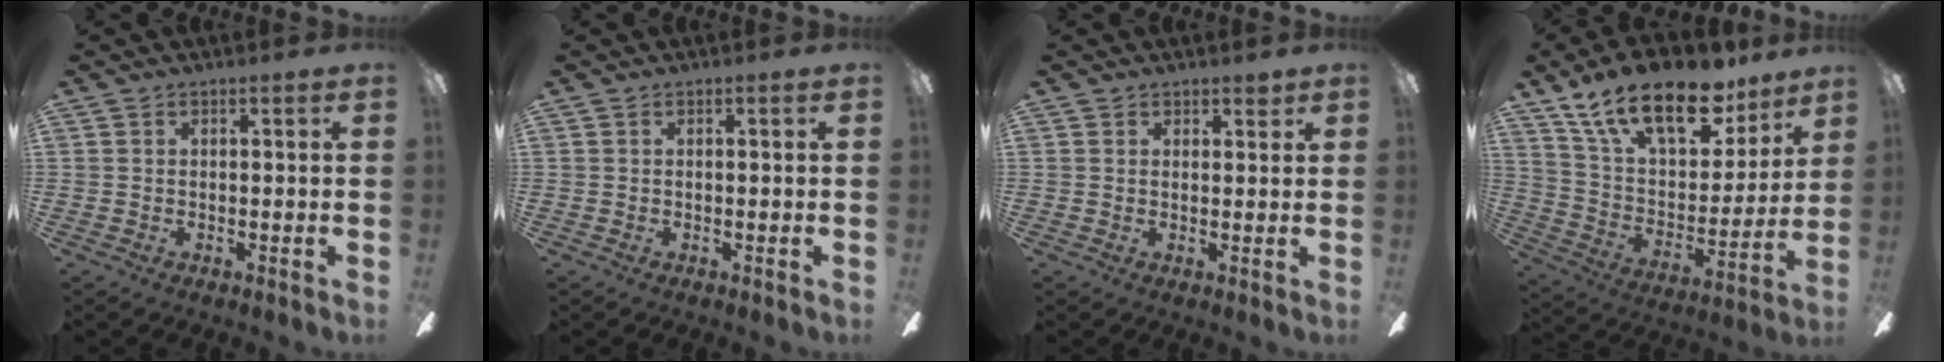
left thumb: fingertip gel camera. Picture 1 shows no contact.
{"total": 0.0}
{"total": 2.0, "force": [1.6, 1.1, 0.5], "torque": [-0.002, -0.002, 0.029]}
{"total": 21.8, "force": [14.6, 9.7, 13.0], "torque": [-0.225, -0.090, 0.255]}